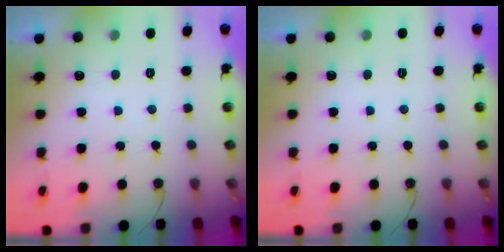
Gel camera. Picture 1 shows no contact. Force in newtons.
{"total": 0.0}